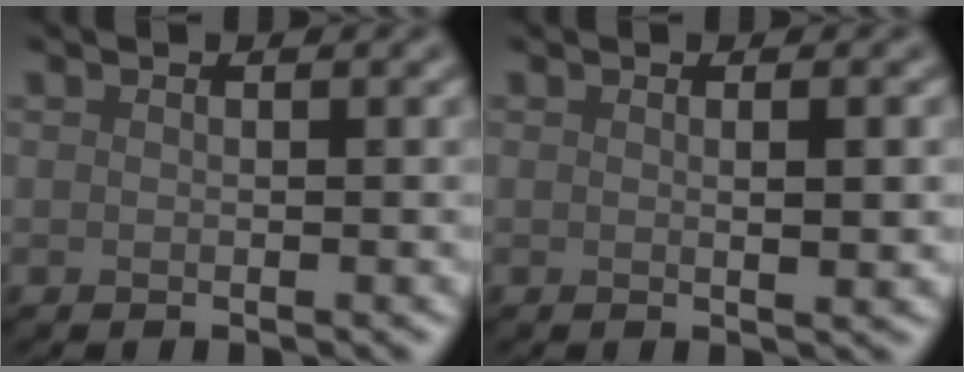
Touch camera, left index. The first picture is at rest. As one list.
[{"total": 1.6, "force": [0.1, 0.4, 1.6], "torque": [-0.026, 0.001, 0.001]}]